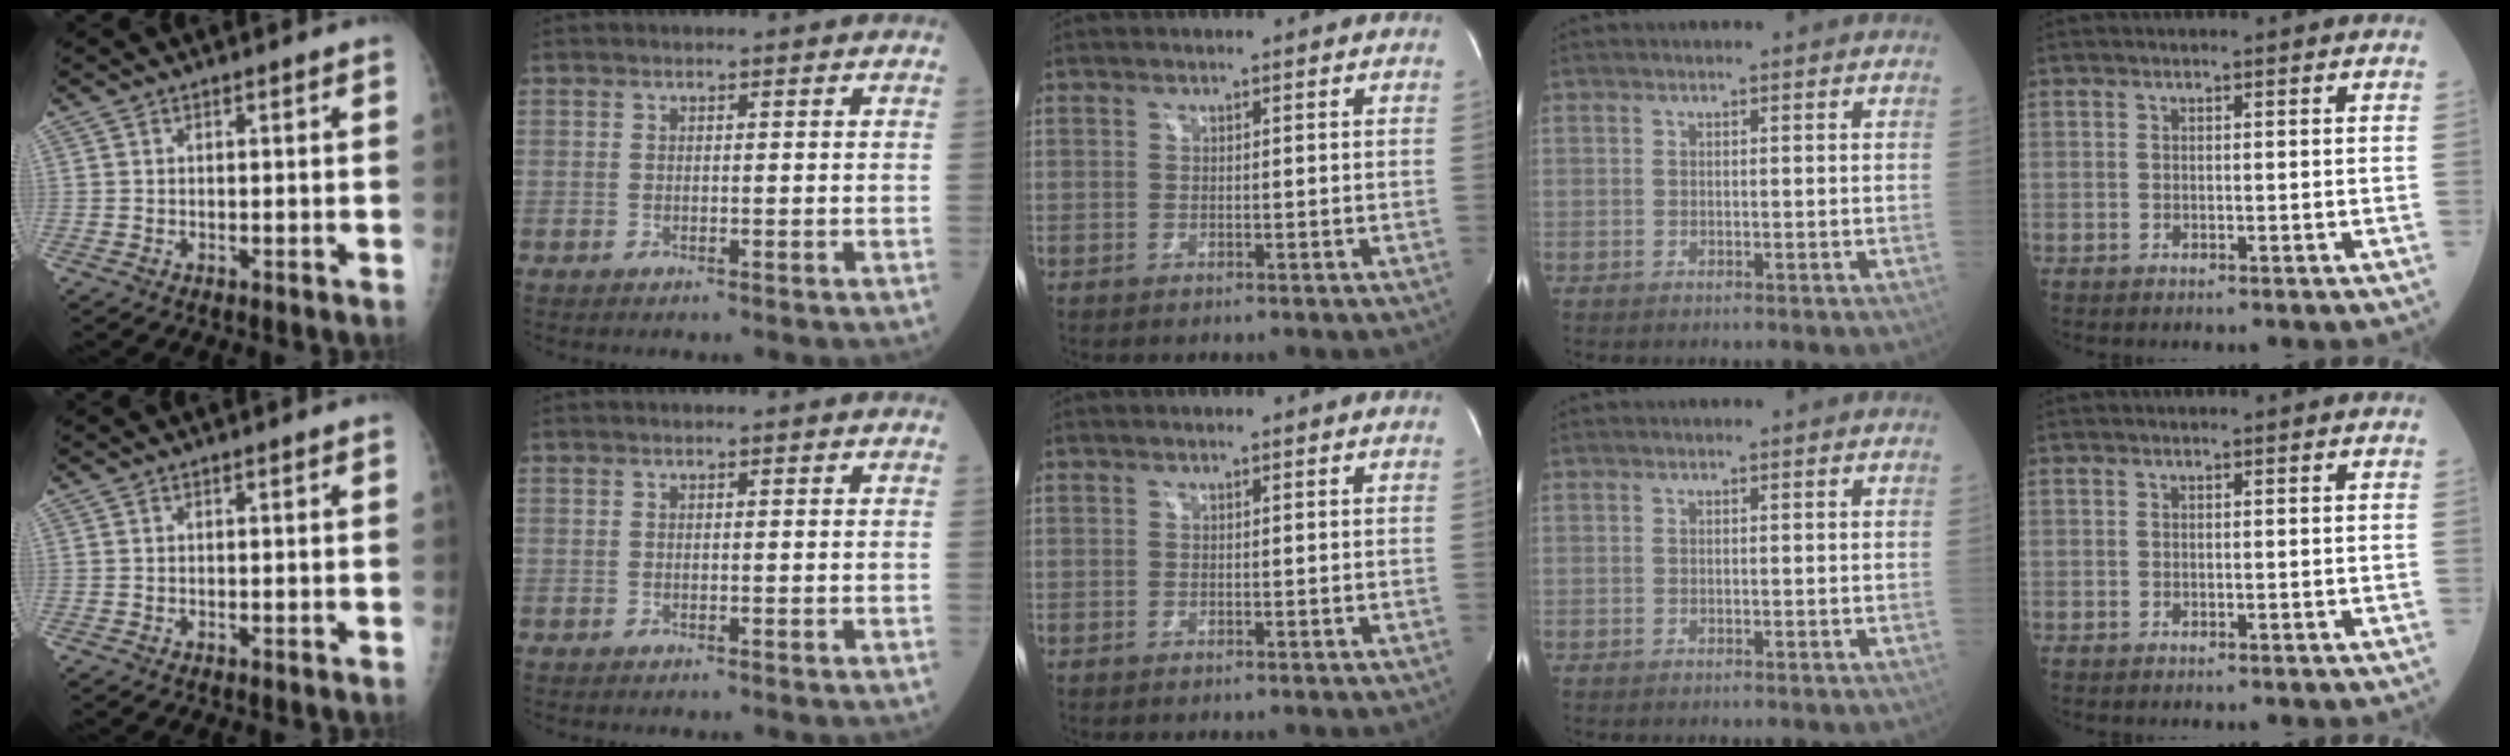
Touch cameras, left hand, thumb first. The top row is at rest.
{}